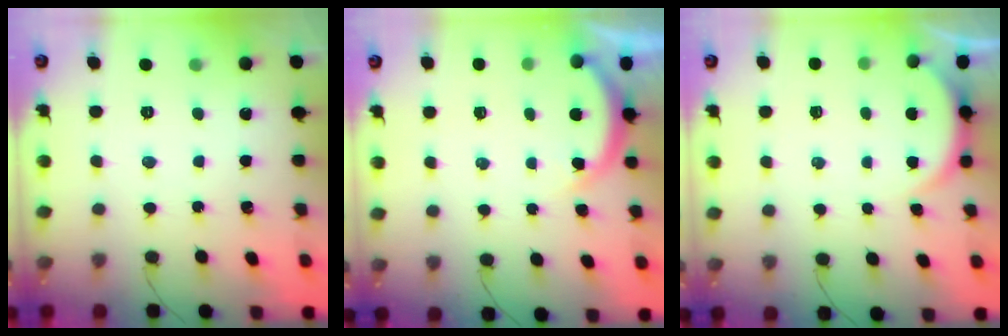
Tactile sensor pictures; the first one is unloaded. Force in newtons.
{"total": 4.3, "press": 4.2, "slide": 0.7}
{"total": 2.9, "press": 2.8, "slide": 0.6}